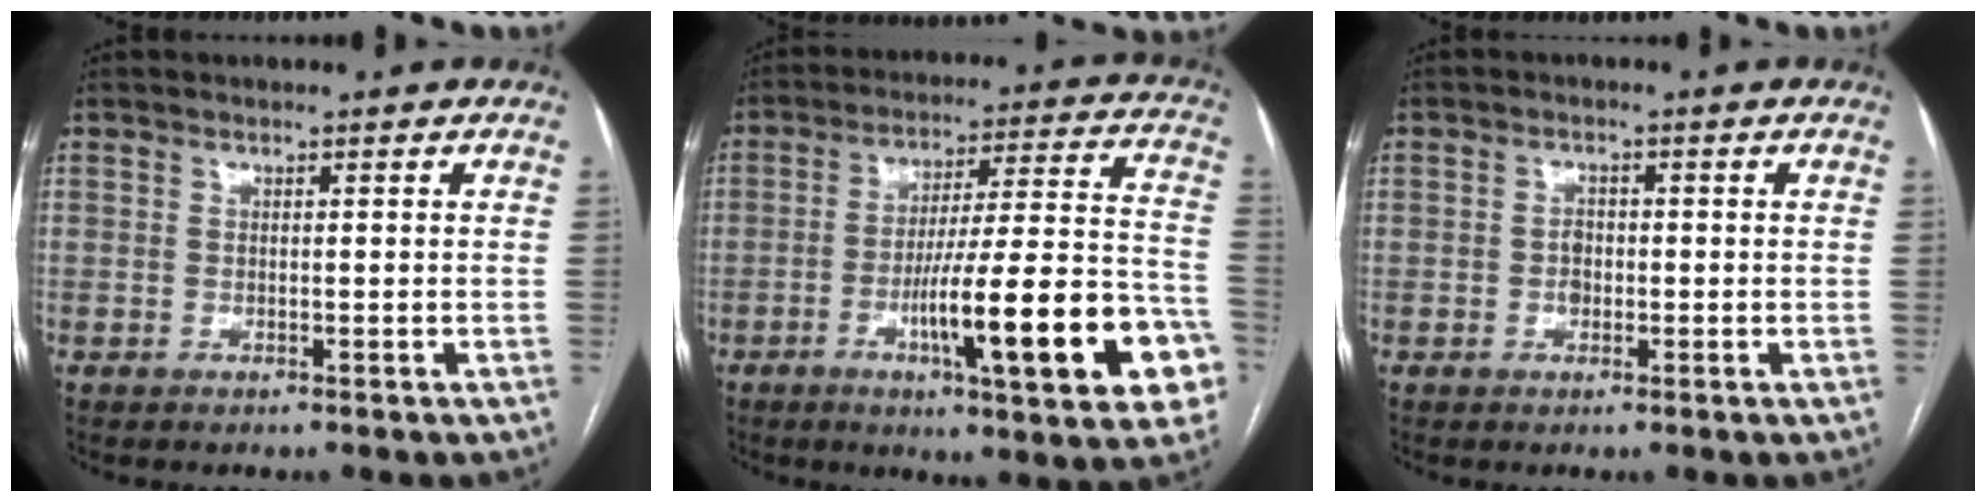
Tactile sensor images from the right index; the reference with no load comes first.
{"total": 21.2, "force": [-7.7, 2.2, 19.6], "torque": [-0.243, 0.010, -0.106]}
{"total": 1.8, "force": [-0.4, 1.3, 1.1], "torque": [-0.015, 0.007, -0.004]}